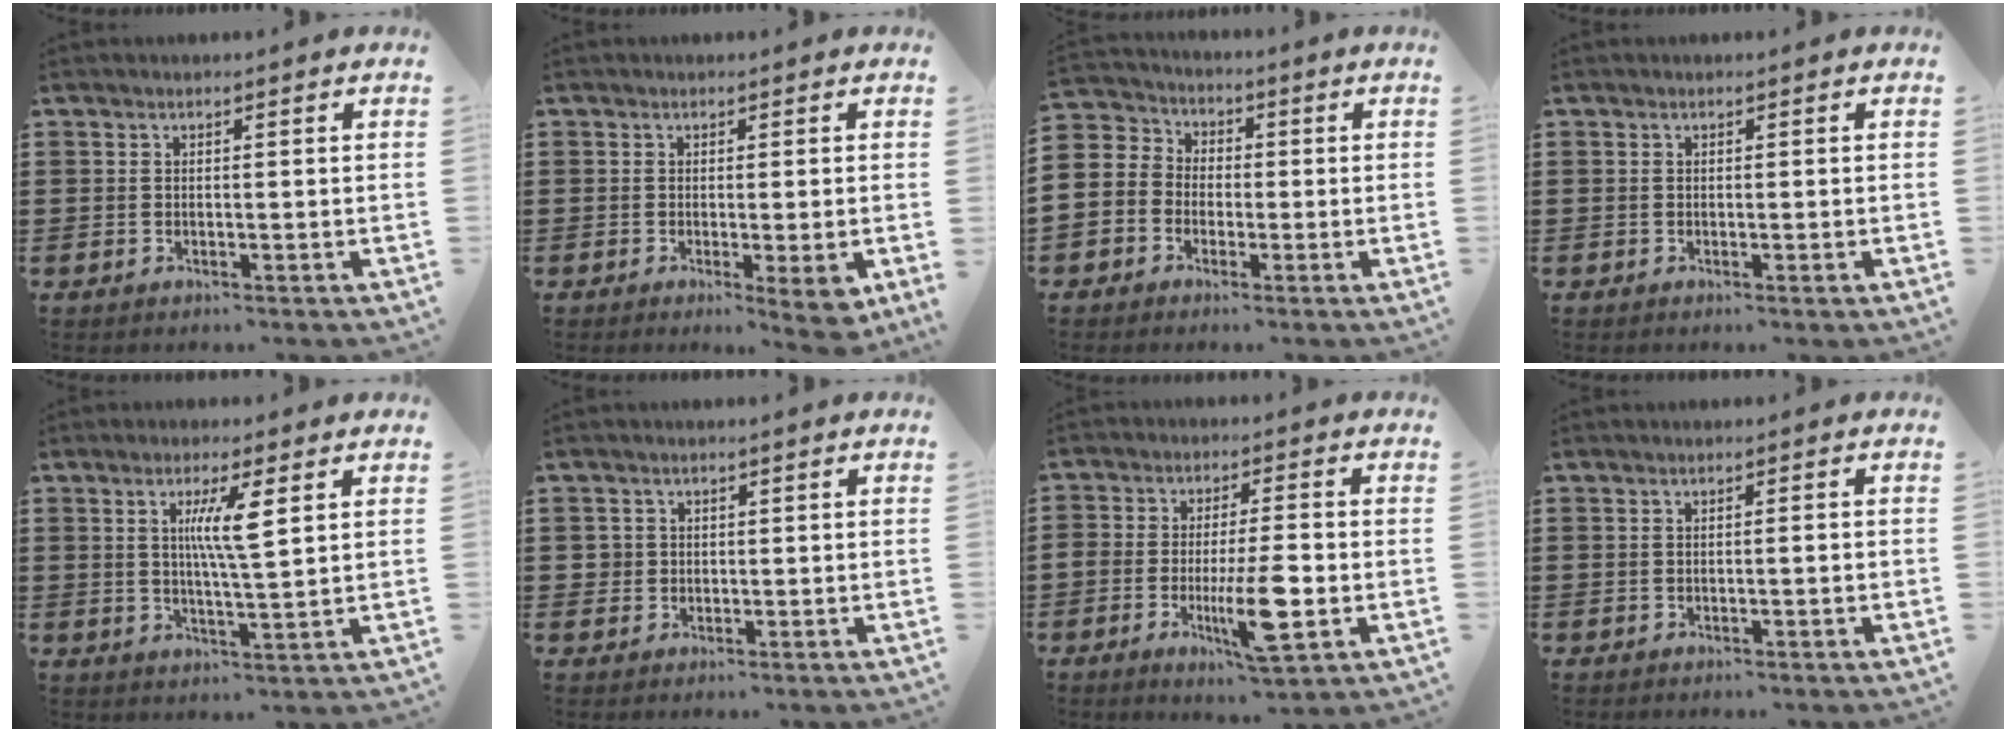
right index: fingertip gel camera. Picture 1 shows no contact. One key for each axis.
{"total": 3.2, "fx": -0.9, "fy": 0.2, "fz": 3.0, "tx": -0.051, "ty": -0.010, "tz": -0.013}
{"total": 4.3, "fx": -1.3, "fy": 4.1, "fz": 0.0, "tx": -0.036, "ty": -0.002, "tz": -0.039}
{"total": 0.0}
{"total": 6.1, "fx": 1.9, "fy": 0.6, "fz": 5.7, "tx": -0.116, "ty": 0.002, "tz": 0.027}
{"total": 1.7, "fx": 0.1, "fy": 1.7, "fz": 0.3, "tx": -0.012, "ty": 0.010, "tz": 0.000}
{"total": 9.7, "fx": -3.0, "fy": 2.0, "fz": 9.0, "tx": -0.169, "ty": -0.010, "tz": -0.053}
{"total": 0.7, "fx": -0.3, "fy": -0.1, "fz": 0.6, "tx": -0.009, "ty": -0.004, "tz": -0.005}